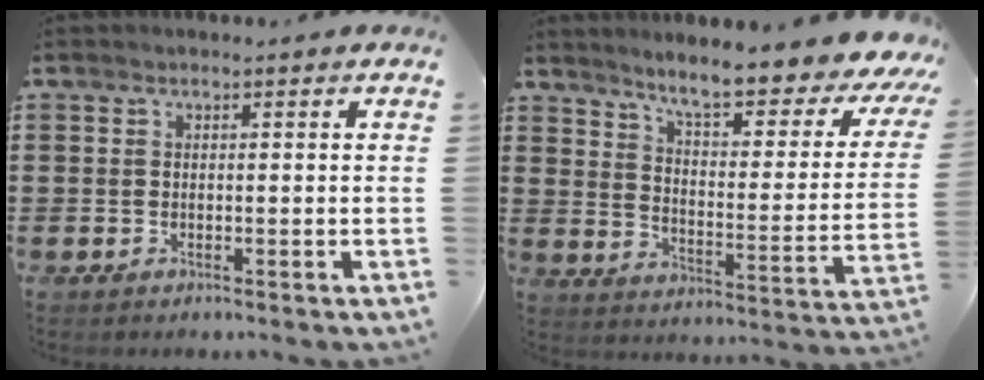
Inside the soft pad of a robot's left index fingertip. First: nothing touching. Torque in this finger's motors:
{"motor_torque": [1.40, -0.74, 1.05, 0.21]}